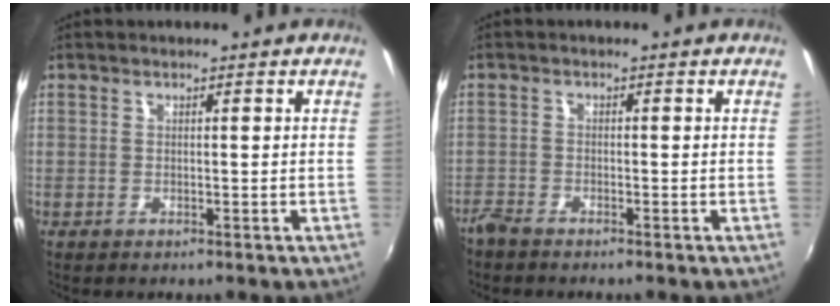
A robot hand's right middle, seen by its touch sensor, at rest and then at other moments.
{"total": 2.6, "force": [-2.4, 0.5, 0.7], "torque": [-0.024, -0.008, -0.051]}